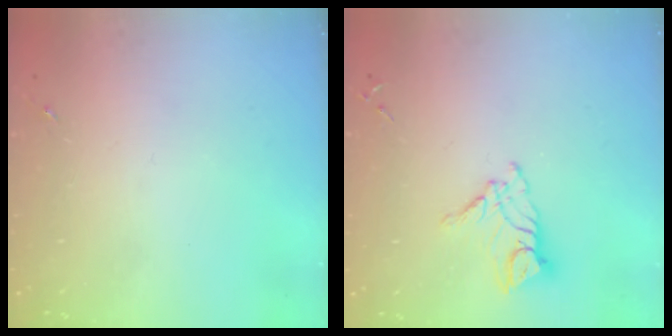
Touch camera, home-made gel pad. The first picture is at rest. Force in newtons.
{"total": 10.7, "press": 10.6, "slide": 0.9}